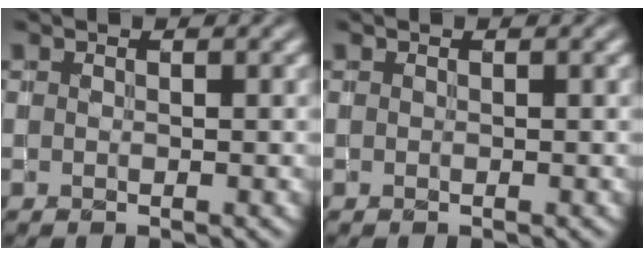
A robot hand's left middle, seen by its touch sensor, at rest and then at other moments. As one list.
[{"total": 0.0}]